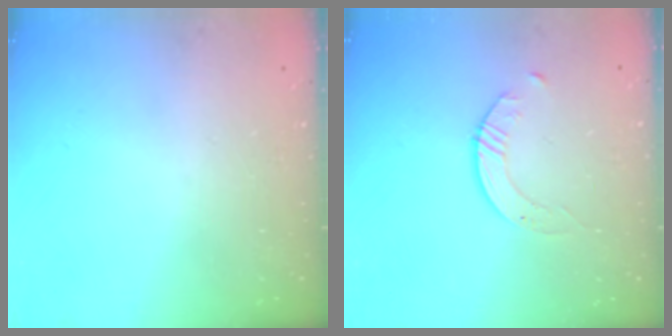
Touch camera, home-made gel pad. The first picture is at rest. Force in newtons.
{"total": 1.7, "press": 1.7, "slide": 0.2}